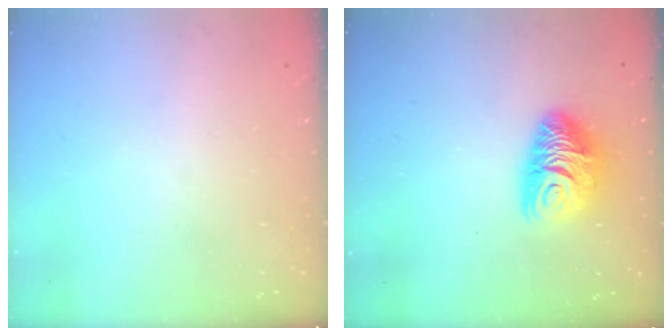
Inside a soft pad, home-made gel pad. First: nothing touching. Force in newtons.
{"total": 10.4, "press": 10.4, "slide": 1.2}